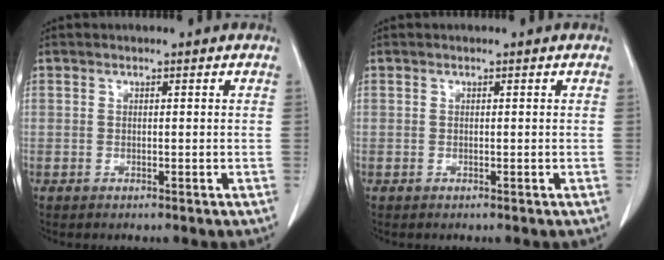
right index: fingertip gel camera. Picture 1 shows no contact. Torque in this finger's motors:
{"motor_torque": [0.01, 0.00, 0.00, 0.00]}